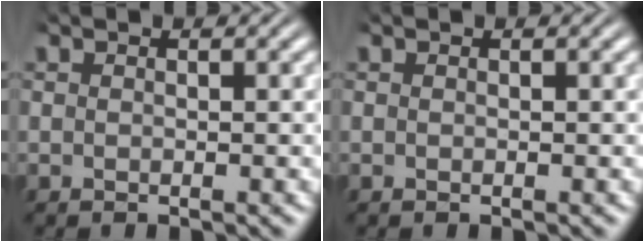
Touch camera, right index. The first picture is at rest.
{"total": 0.0}